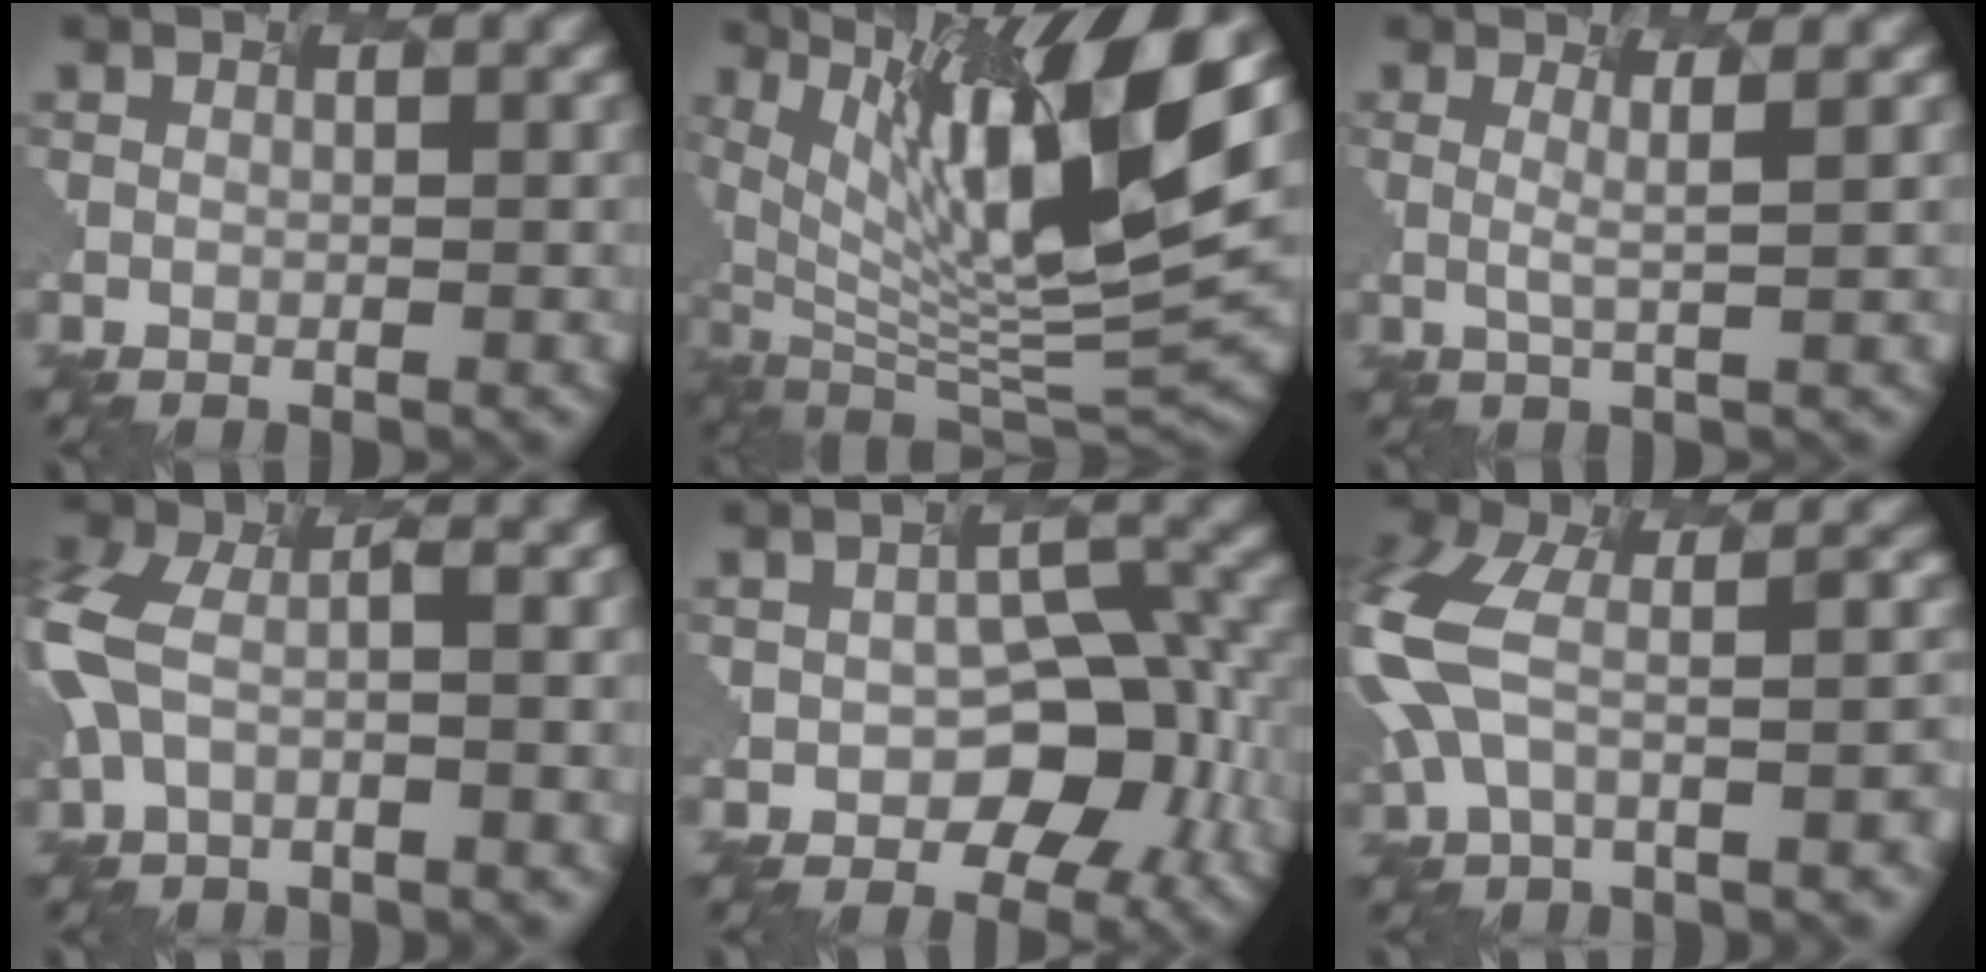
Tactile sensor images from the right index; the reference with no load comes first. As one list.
[{"total": 13.8, "force": [5.6, 4.2, 11.8], "torque": [-0.215, 0.003, 0.109]}, {"total": 1.3, "force": [0.1, -0.2, 1.2], "torque": [-0.032, -0.003, 0.013]}, {"total": 9.1, "force": [-3.1, 4.6, 7.2], "torque": [-0.181, 0.002, -0.045]}, {"total": 6.3, "force": [-2.3, 3.9, 4.3], "torque": [-0.065, -0.006, -0.022]}, {"total": 9.8, "force": [-2.7, 4.9, 8.1], "torque": [-0.186, -0.003, -0.044]}]